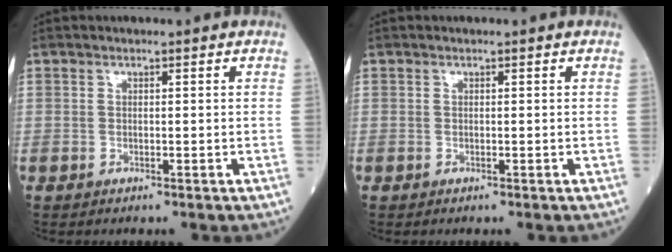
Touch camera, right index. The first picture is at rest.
{"total": 0.0}